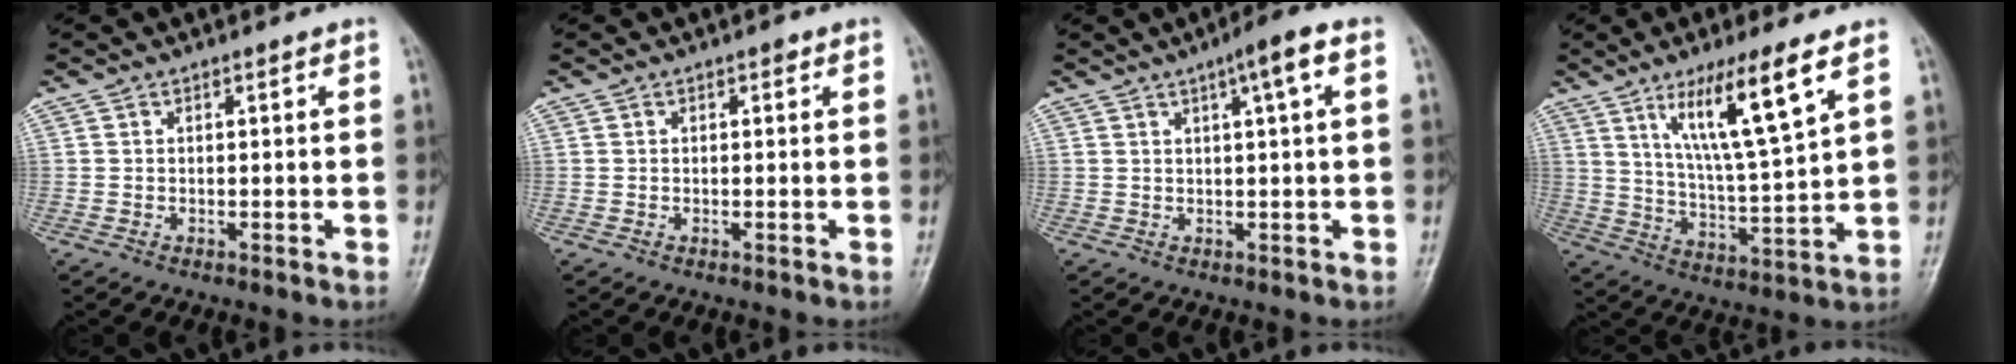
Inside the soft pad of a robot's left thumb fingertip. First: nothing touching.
{"total": 0.7, "force": [0.3, 0.4, 0.5], "torque": [-0.003, 0.001, 0.001]}
{"total": 5.3, "force": [2.1, 0.4, 4.9], "torque": [-0.078, 0.010, 0.029]}
{"total": 14.1, "force": [7.2, 1.7, 12.0], "torque": [-0.213, -0.038, 0.136]}